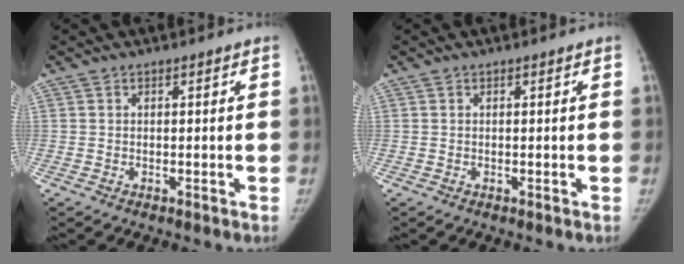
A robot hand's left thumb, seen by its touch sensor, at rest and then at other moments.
{"total": 0.0}